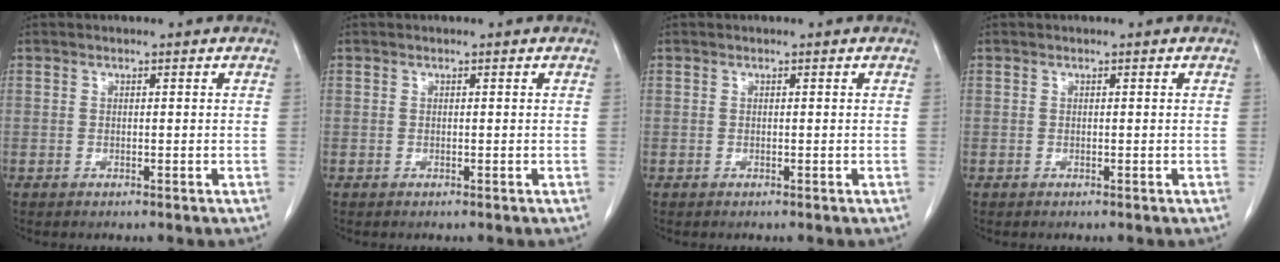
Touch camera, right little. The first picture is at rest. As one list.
[{"total": 0.0}, {"total": 0.0}, {"total": 0.0}]